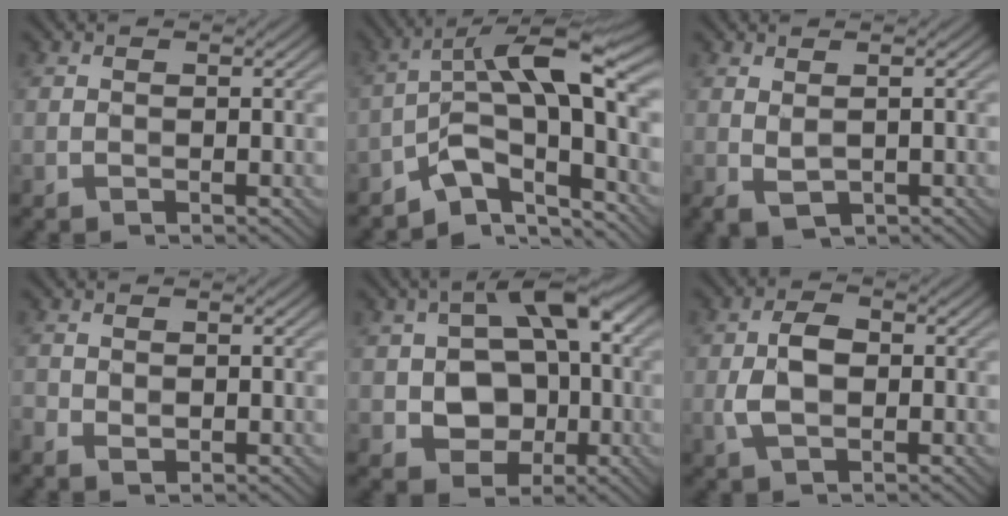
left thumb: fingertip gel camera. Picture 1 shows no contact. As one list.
[{"total": 10.4, "force": [-3.5, 3.7, 9.0], "torque": [-0.146, 0.012, -0.076]}, {"total": 1.7, "force": [0.6, 0.5, 1.5], "torque": [-0.036, -0.003, 0.015]}, {"total": 1.5, "force": [-0.5, 1.0, 1.1], "torque": [-0.028, -0.007, -0.008]}, {"total": 9.1, "force": [-0.6, 6.5, 6.4], "torque": [-0.101, 0.003, -0.018]}, {"total": 4.1, "force": [-0.4, 2.4, 3.3], "torque": [-0.074, 0.002, -0.008]}]